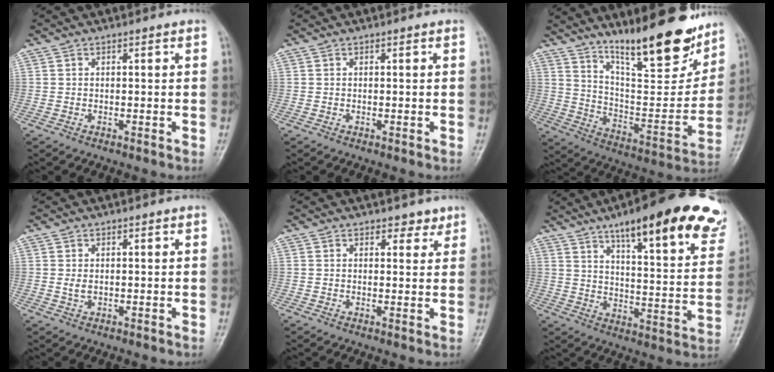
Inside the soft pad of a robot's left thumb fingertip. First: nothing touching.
{"total": 0.0}
{"total": 21.4, "force": [15.6, 5.3, 13.5], "torque": [-0.162, -0.095, 0.259]}
{"total": 1.4, "force": [0.4, 0.8, 1.1], "torque": [-0.018, -0.004, 0.010]}
{"total": 2.6, "force": [2.0, 1.4, 0.7], "torque": [0.012, -0.011, 0.024]}
{"total": 27.1, "force": [18.2, 6.5, 19.0], "torque": [-0.224, -0.061, 0.243]}